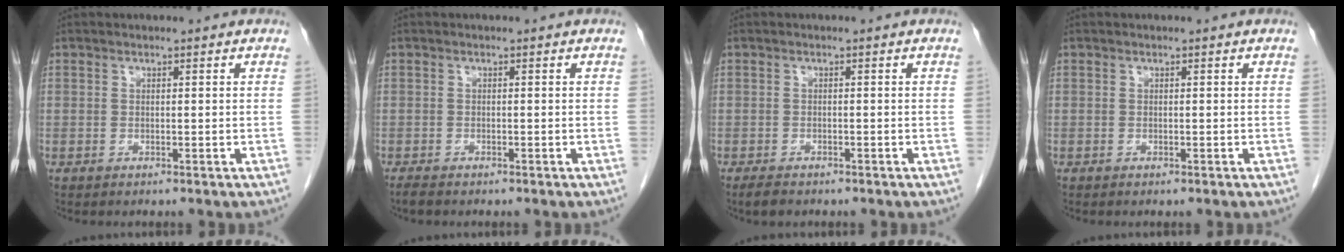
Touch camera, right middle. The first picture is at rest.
{"total": 1.3, "force": [-1.1, 0.3, 0.6], "torque": [-0.020, -0.004, -0.018]}
{"total": 2.2, "force": [-1.7, 0.8, 1.1], "torque": [-0.026, -0.004, -0.024]}
{"total": 0.0}